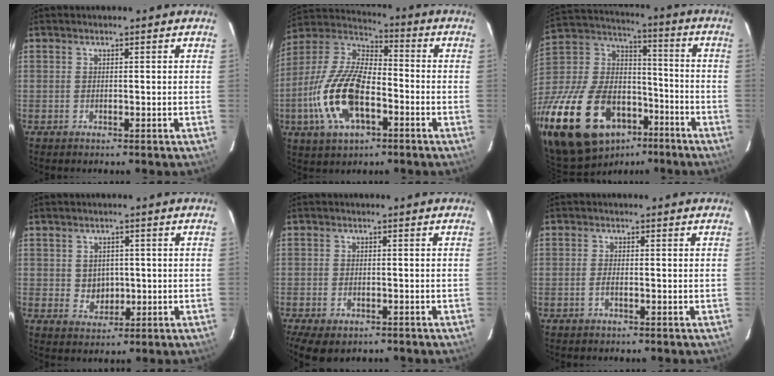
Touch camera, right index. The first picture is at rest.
{"total": 18.0, "force": [-5.8, 8.7, 14.6], "torque": [-0.315, -0.004, -0.110]}
{"total": 30.3, "force": [-15.6, 17.8, 18.9], "torque": [-0.415, -0.005, -0.249]}
{"total": 4.1, "force": [0.2, 3.8, 1.5], "torque": [-0.029, 0.006, 0.012]}
{"total": 7.6, "force": [-4.8, 4.2, 4.3], "torque": [-0.106, -0.024, -0.078]}
{"total": 1.2, "force": [-0.6, 0.4, 1.0], "torque": [-0.025, 0.001, -0.014]}